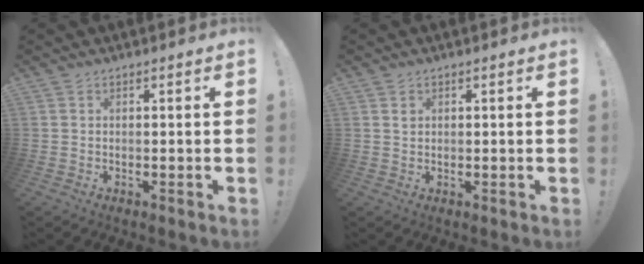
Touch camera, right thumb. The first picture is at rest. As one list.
[{"total": 0.9, "force": [0.6, 0.7, 0.0], "torque": [0.009, -0.003, 0.009]}]